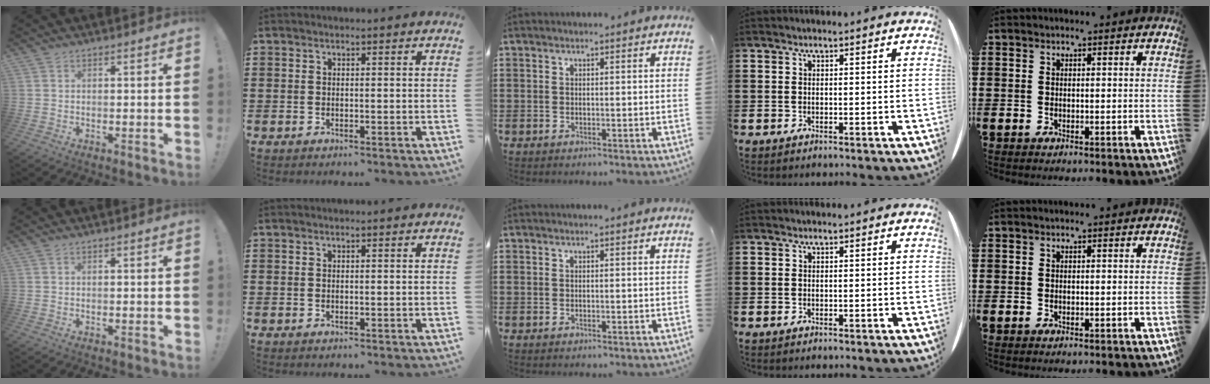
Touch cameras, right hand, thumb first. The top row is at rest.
{}